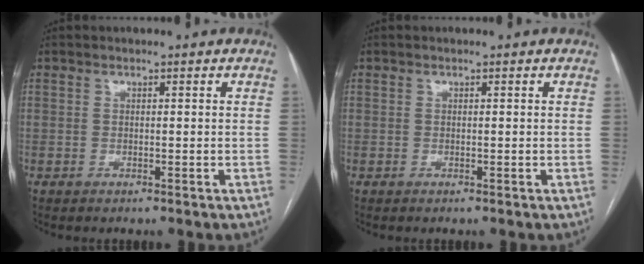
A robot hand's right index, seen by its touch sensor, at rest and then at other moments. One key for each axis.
{"total": 0.0}